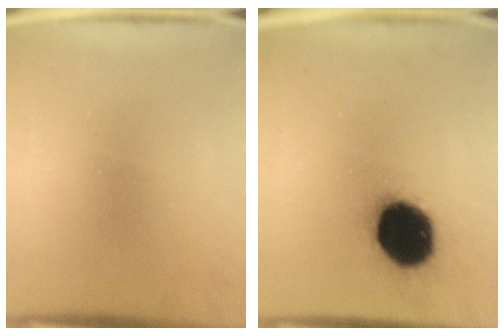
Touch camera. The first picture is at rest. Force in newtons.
{"total": 18.7}